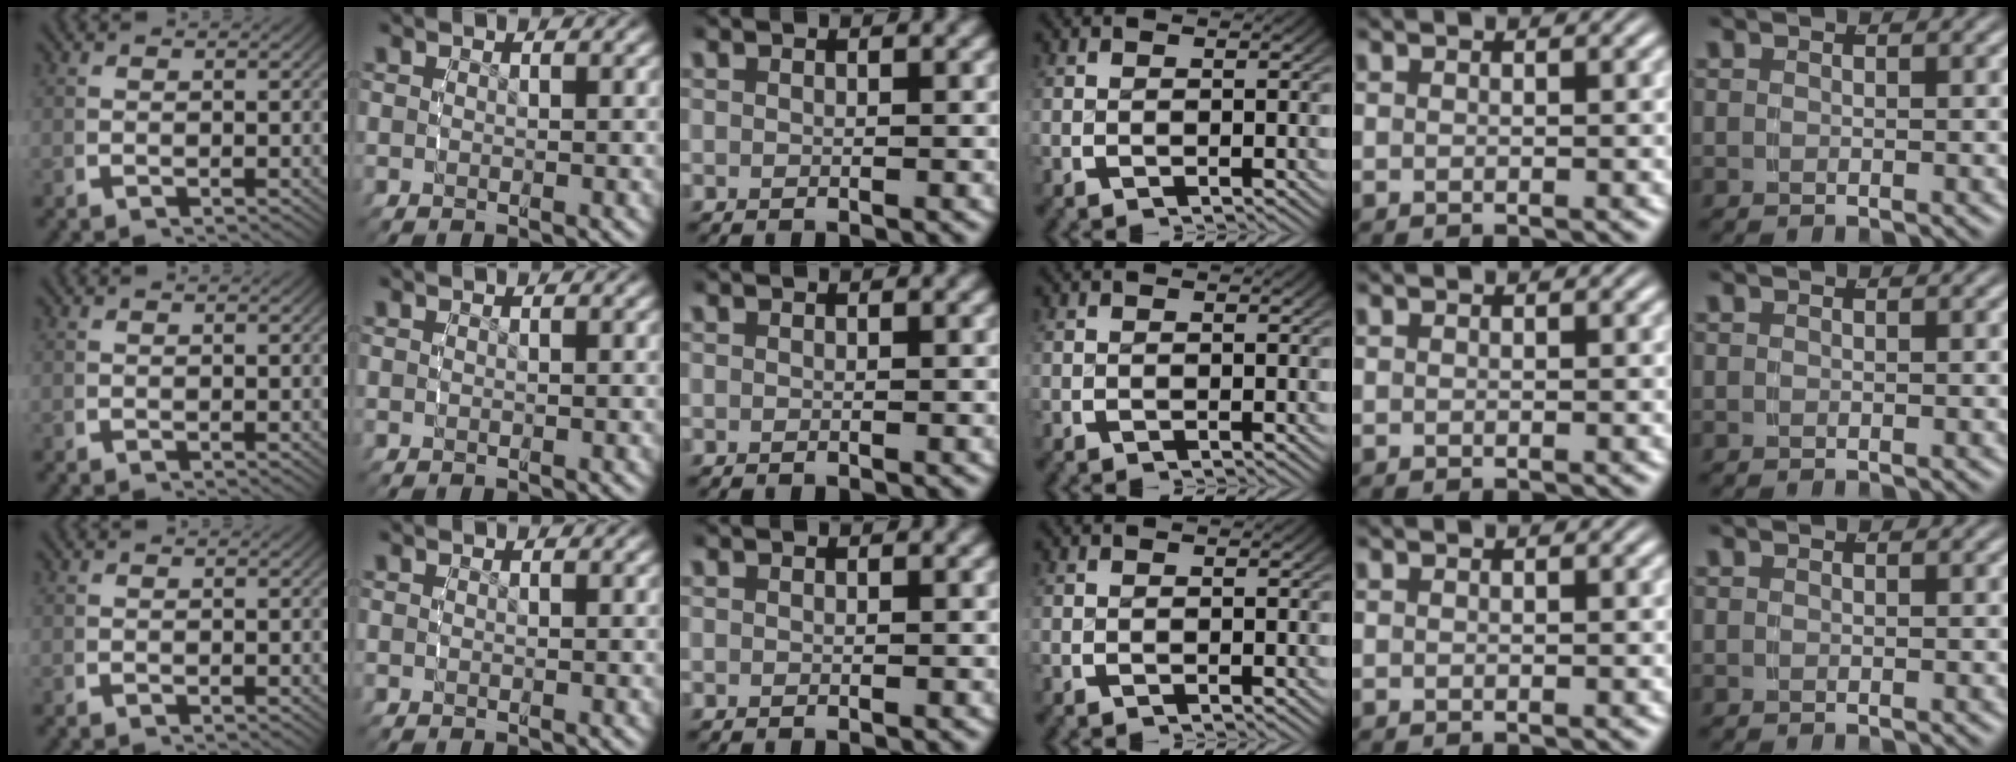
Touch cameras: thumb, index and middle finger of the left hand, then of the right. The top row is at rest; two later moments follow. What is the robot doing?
{"motion": "reach", "object": "shorts"}